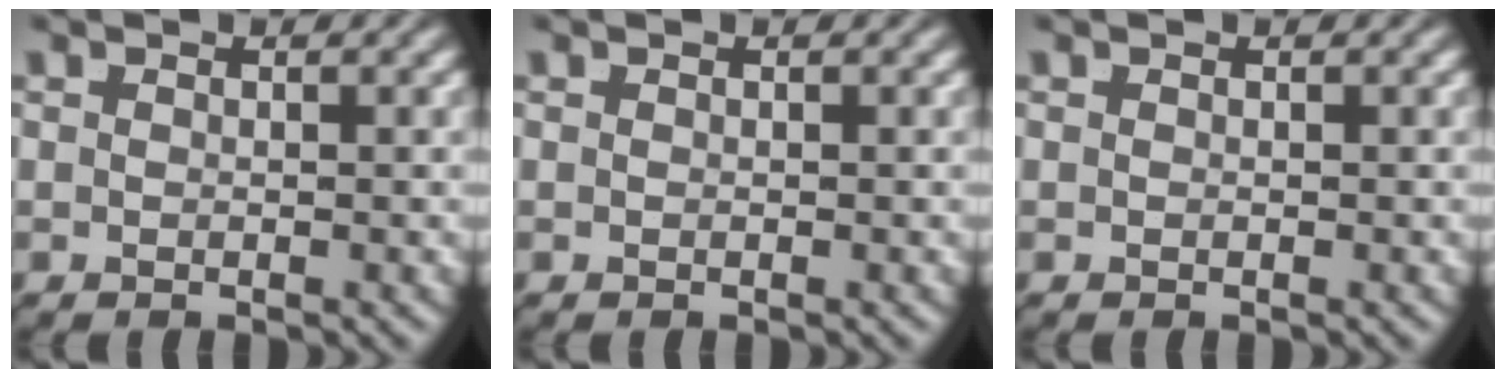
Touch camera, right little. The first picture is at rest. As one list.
[{"total": 0.0}, {"total": 0.0}]